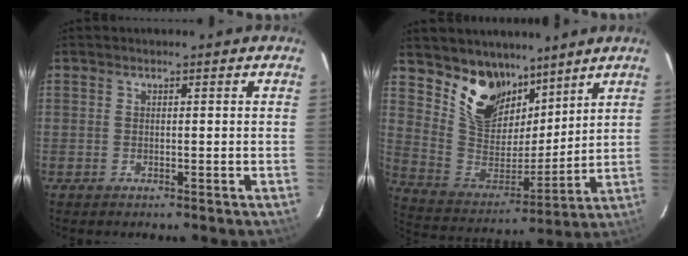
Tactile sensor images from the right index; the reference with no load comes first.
{"total": 15.2, "force": [10.6, 8.9, 6.3], "torque": [-0.135, -0.008, 0.210]}